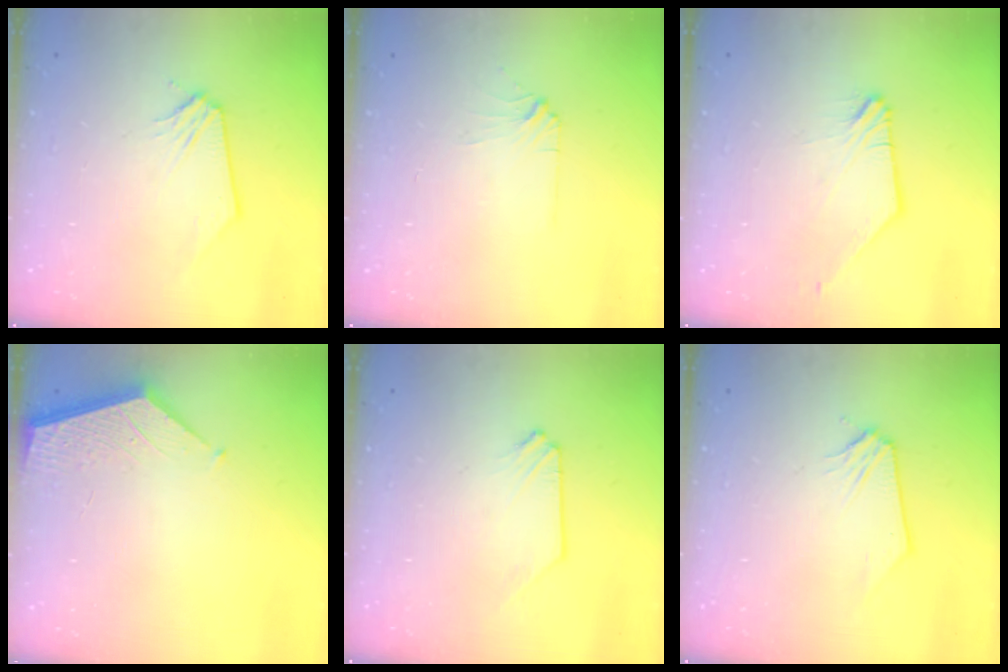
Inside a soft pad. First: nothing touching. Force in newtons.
{"total": 2.9, "press": 2.8, "slide": 0.5}
{"total": 1.1, "press": 1.0, "slide": 0.3}
{"total": 2.6, "press": 2.6, "slide": 0.3}
{"total": 0.0}
{"total": 0.0}